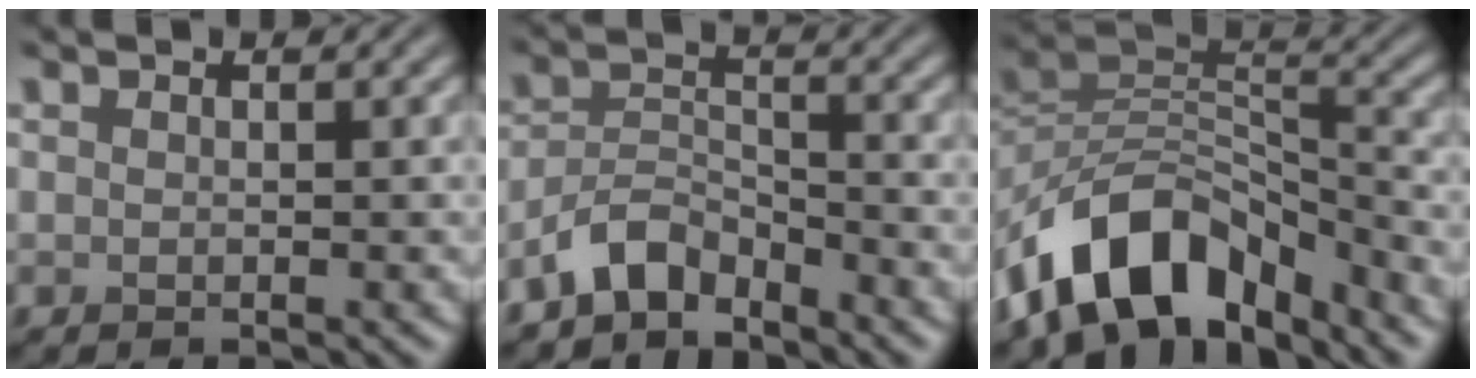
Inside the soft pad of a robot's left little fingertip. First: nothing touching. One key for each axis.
{"total": 3.8, "fx": -3.1, "fy": 1.6, "fz": 1.5, "tx": -0.025, "ty": 0.010, "tz": -0.069}
{"total": 10.6, "fx": -7.2, "fy": 5.5, "fz": 5.5, "tx": -0.084, "ty": 0.005, "tz": -0.140}